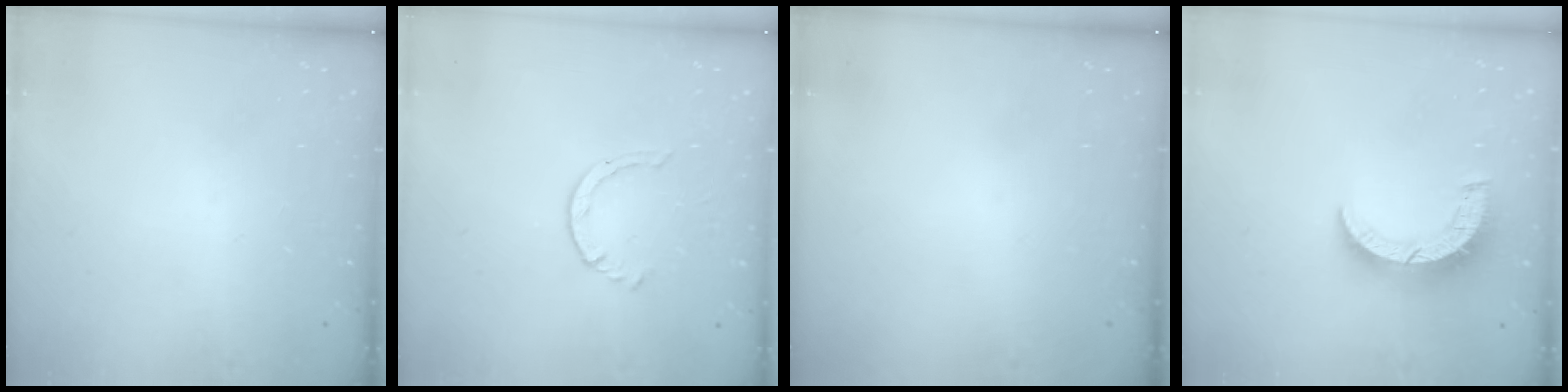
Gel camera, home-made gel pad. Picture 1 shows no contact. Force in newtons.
{"total": 3.0, "press": 2.9, "slide": 0.3}
{"total": 0.0}
{"total": 8.0, "press": 7.9, "slide": 0.7}